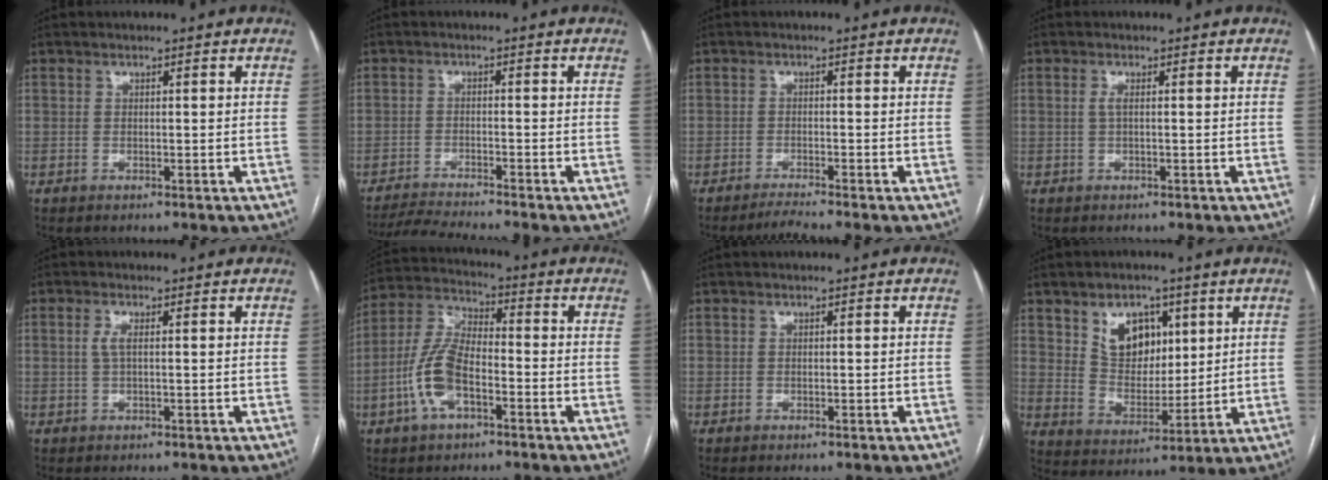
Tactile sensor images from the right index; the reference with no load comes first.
{"total": 4.7, "force": [-4.4, -1.3, 1.0], "torque": [-0.021, -0.021, -0.082]}
{"total": 2.6, "force": [-2.2, -1.3, 0.5], "torque": [-0.017, -0.010, -0.043]}
{"total": 1.1, "force": [0.2, 0.1, 1.1], "torque": [-0.028, 0.000, 0.003]}
{"total": 1.8, "force": [0.3, 0.4, 1.7], "torque": [-0.043, 0.000, 0.007]}
{"total": 9.7, "force": [-3.4, 4.3, 7.9], "torque": [-0.186, 0.014, -0.069]}
{"total": 0.0}
{"total": 9.2, "force": [4.4, 6.1, 5.4], "torque": [-0.094, 0.011, 0.087]}